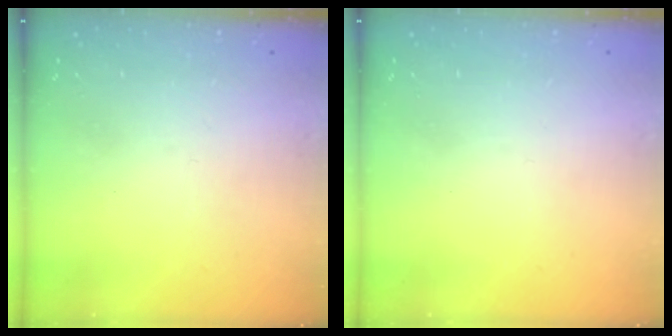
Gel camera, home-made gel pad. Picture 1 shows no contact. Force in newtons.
{"total": 0.0}